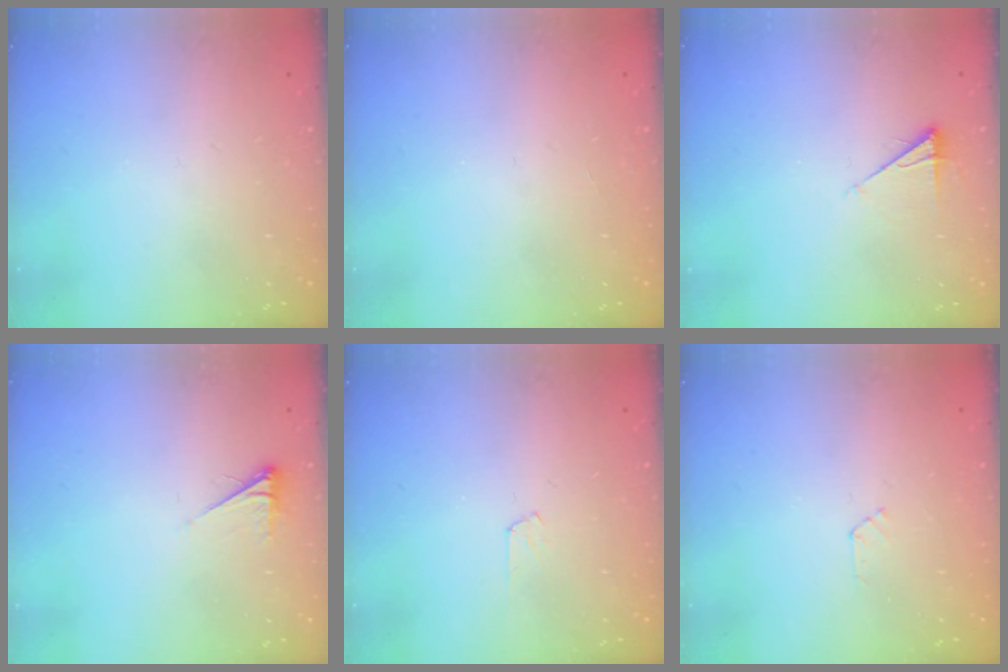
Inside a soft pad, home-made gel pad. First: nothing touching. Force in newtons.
{"total": 0.0}
{"total": 5.9, "press": 5.9, "slide": 1.0}
{"total": 2.6, "press": 2.6, "slide": 0.4}
{"total": 3.9, "press": 3.9, "slide": 0.5}
{"total": 3.0, "press": 3.0, "slide": 0.4}